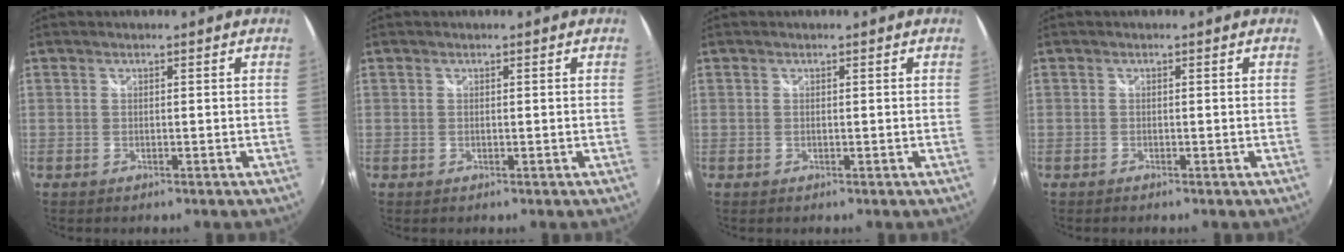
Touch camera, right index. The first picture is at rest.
{"total": 0.0}
{"total": 0.0}
{"total": 0.5, "force": [-0.5, 0.1, 0.0], "torque": [-0.002, -0.004, -0.012]}